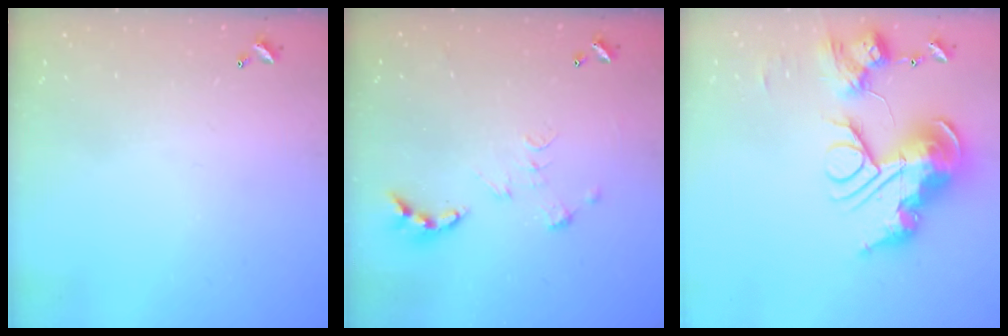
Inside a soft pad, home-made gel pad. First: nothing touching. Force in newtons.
{"total": 0.0}
{"total": 0.7, "press": 0.7, "slide": 0.0}